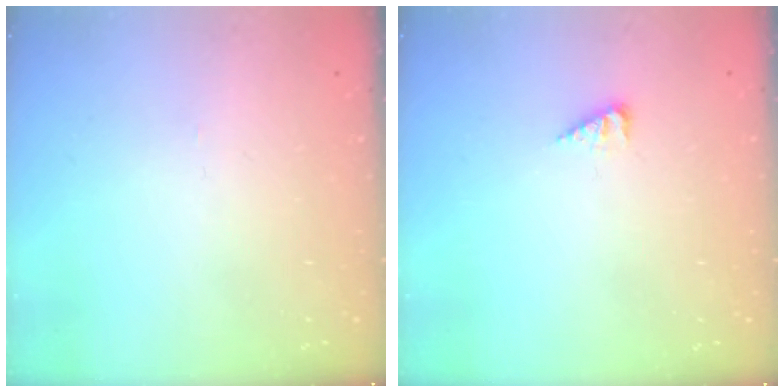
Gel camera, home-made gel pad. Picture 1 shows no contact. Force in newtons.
{"total": 2.4, "press": 2.4, "slide": 0.4}